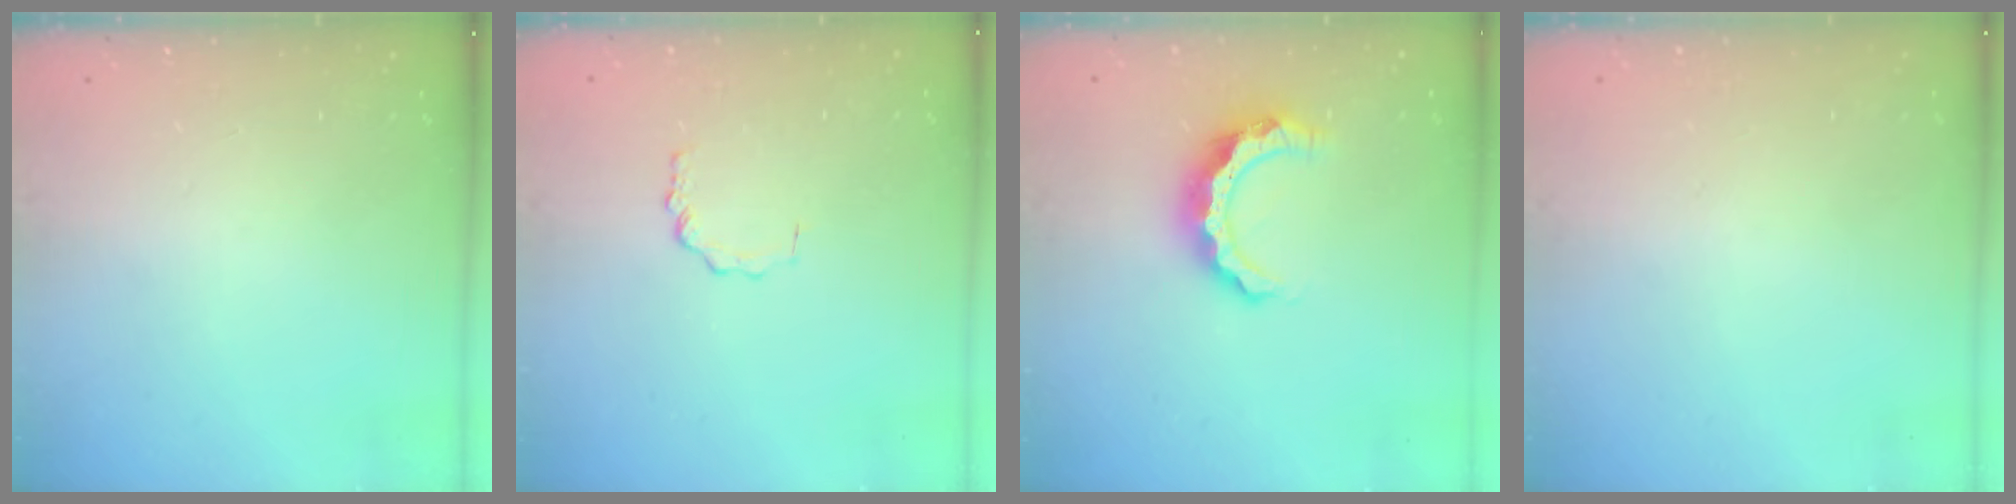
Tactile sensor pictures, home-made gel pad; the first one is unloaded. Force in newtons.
{"total": 2.1, "press": 2.1, "slide": 0.3}
{"total": 8.6, "press": 8.6, "slide": 0.1}
{"total": 1.4, "press": 1.4, "slide": 0.1}